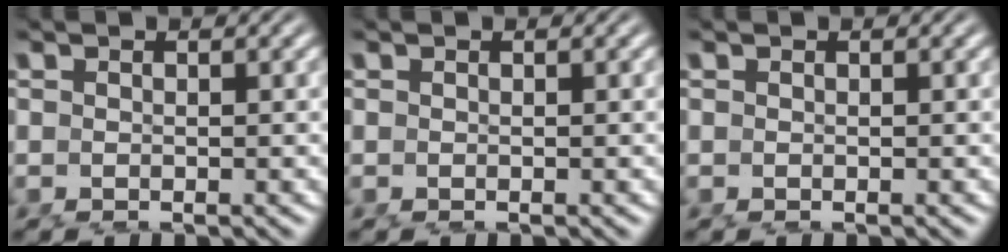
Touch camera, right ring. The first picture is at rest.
{"total": 0.0}
{"total": 0.0}